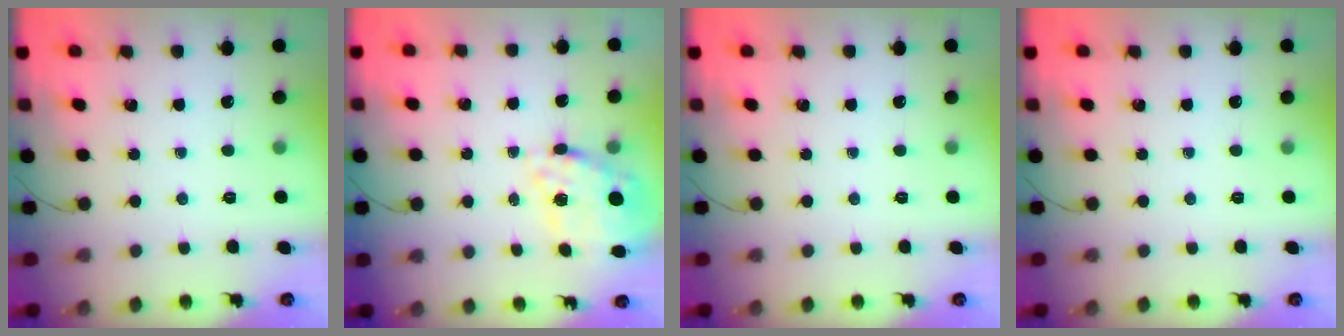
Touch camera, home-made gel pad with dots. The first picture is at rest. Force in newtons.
{"total": 17.7, "press": 17.3, "slide": 3.8}
{"total": 0.0}
{"total": 0.0}